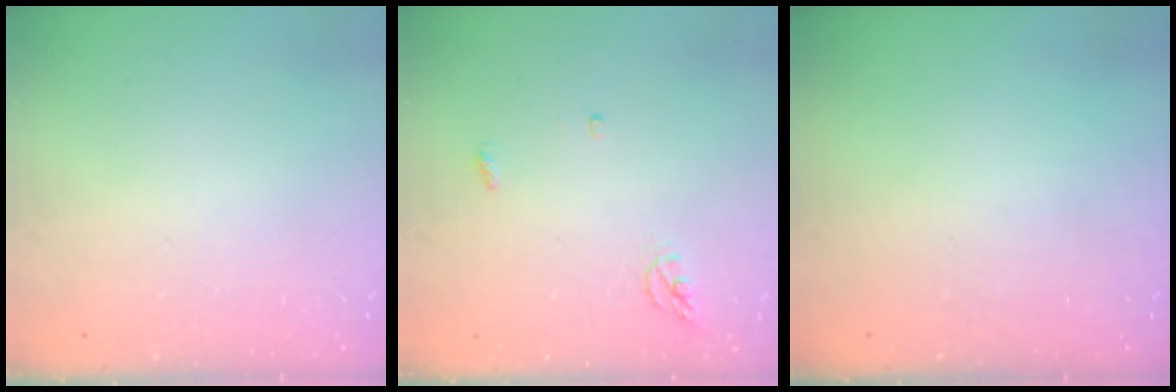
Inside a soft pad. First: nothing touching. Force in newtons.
{"total": 3.5, "press": 3.5, "slide": 0.2}
{"total": 0.0}